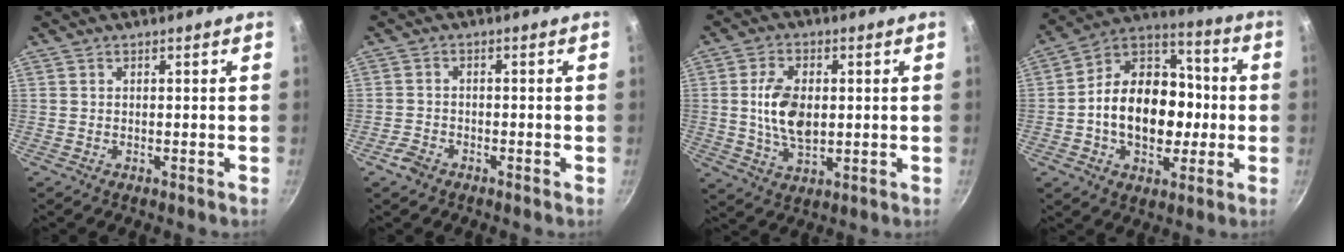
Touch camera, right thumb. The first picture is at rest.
{"total": 2.7, "force": [-2.1, 1.4, 1.1], "torque": [-0.030, 0.016, -0.040]}
{"total": 9.7, "force": [0.6, 5.7, 7.8], "torque": [-0.134, -0.005, 0.012]}
{"total": 19.6, "force": [-2.1, 14.3, 13.1], "torque": [-0.176, 0.042, -0.047]}